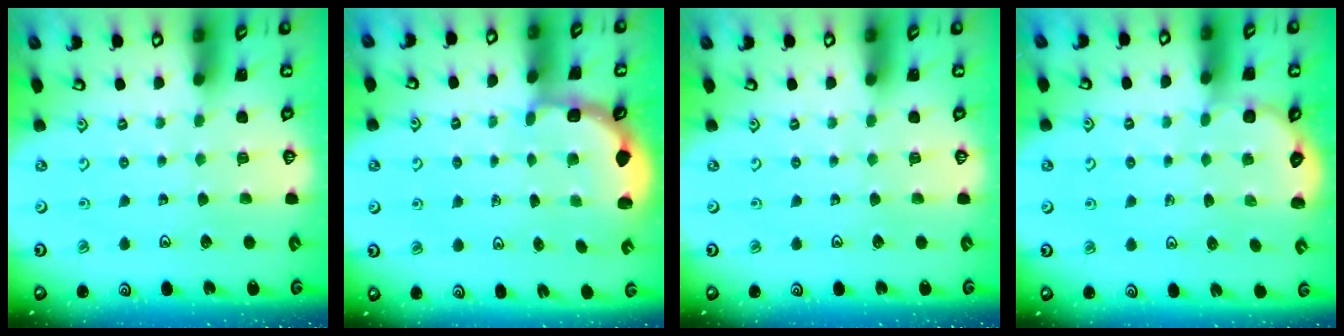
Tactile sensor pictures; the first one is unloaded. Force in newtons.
{"total": 2.9, "press": 2.5, "slide": 1.4}
{"total": 0.0}
{"total": 2.2, "press": 2.2, "slide": 0.3}